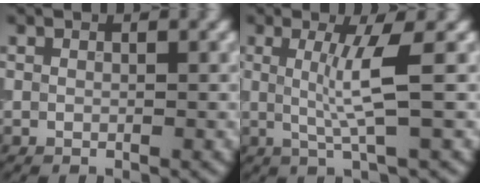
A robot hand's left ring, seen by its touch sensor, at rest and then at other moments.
{"total": 3.8, "force": [0.5, 0.4, 3.8], "torque": [-0.071, -0.004, 0.008]}